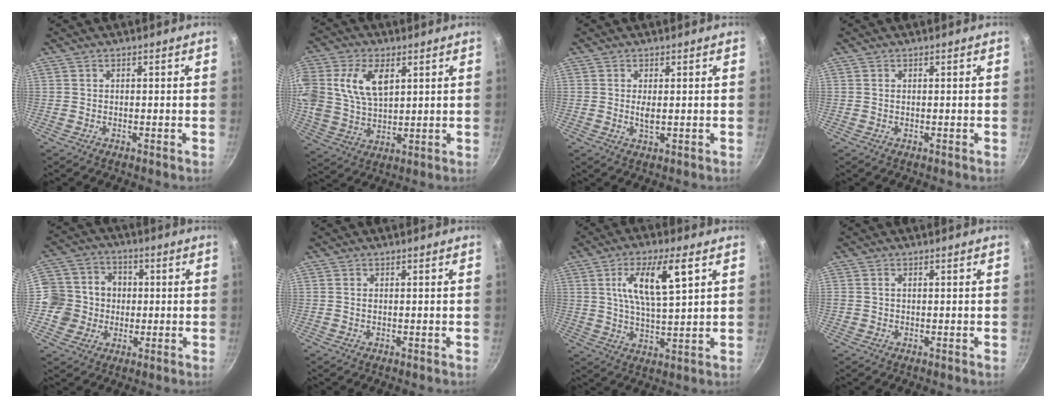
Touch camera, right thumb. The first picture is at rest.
{"total": 14.4, "force": [4.4, 9.0, 10.4], "torque": [-0.209, -0.005, 0.090]}
{"total": 2.0, "force": [0.1, 0.8, 1.8], "torque": [-0.037, -0.005, 0.006]}
{"total": 0.0}
{"total": 12.4, "force": [-0.6, 11.8, 3.7], "torque": [-0.039, 0.028, -0.009]}
{"total": 0.5, "force": [0.1, 0.3, 0.4], "torque": [-0.009, 0.001, 0.004]}
{"total": 11.9, "force": [4.2, 3.5, 10.5], "torque": [-0.191, -0.010, 0.081]}
{"total": 0.9, "force": [0.2, 0.7, 0.5], "torque": [-0.009, 0.000, 0.006]}